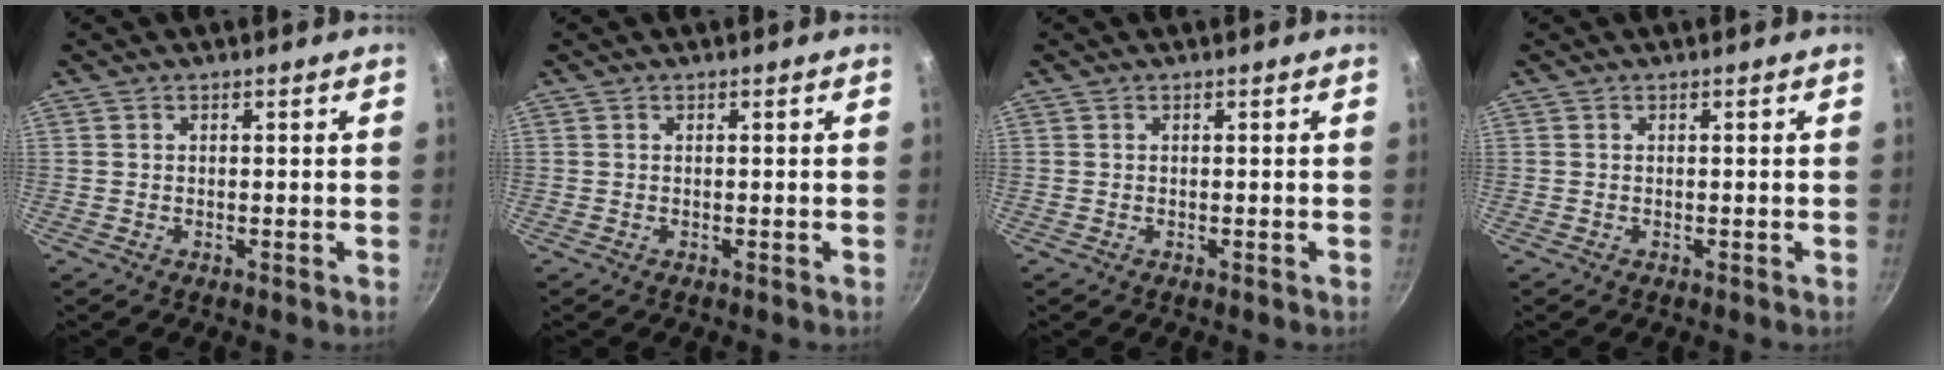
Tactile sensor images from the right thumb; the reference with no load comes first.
{"total": 0.0}
{"total": 0.0}
{"total": 0.0}